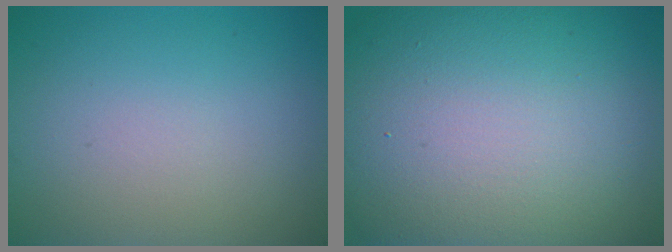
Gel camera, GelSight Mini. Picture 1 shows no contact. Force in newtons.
{"total": 20.0, "press": 20.0, "slide": 1.5}